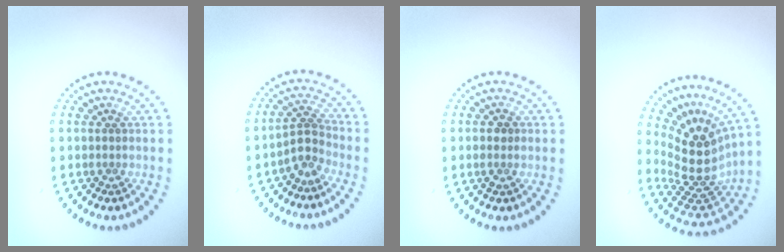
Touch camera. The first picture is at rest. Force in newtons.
{"total": 2.5, "press": 1.7, "slide": 1.9}
{"total": 1.3, "press": 1.2, "slide": 0.3}
{"total": 5.4, "press": 4.0, "slide": 3.7}